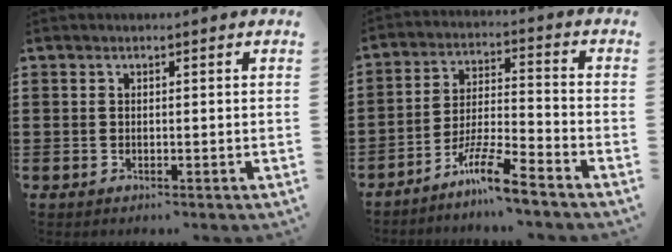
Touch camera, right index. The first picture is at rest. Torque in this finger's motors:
{"motor_torque": [-0.24, 0.35, 0.15, 0.06]}